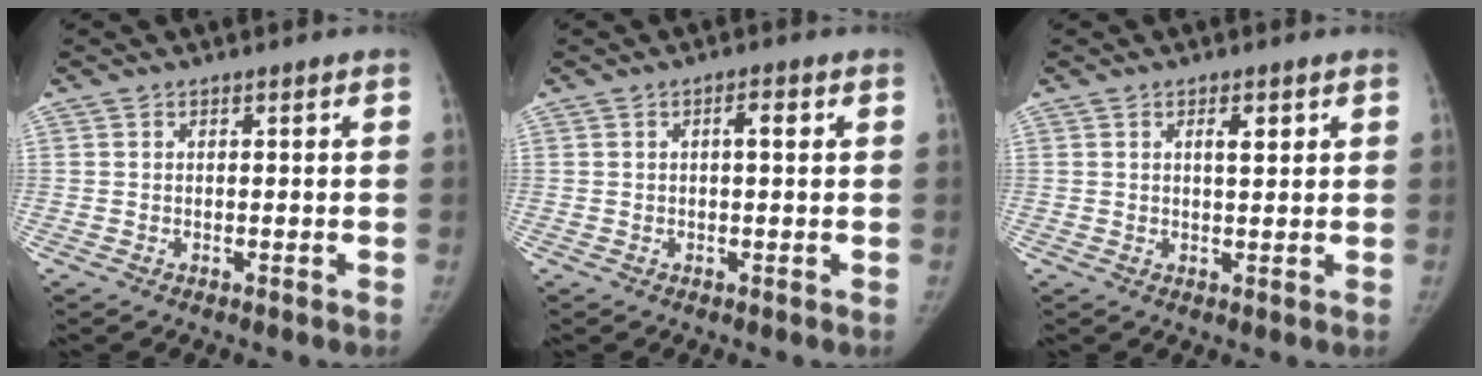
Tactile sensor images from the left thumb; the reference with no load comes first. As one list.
[{"total": 2.2, "force": [0.5, 0.7, 2.0], "torque": [-0.031, 0.003, 0.006]}, {"total": 2.7, "force": [1.2, 1.1, 2.2], "torque": [-0.029, -0.005, 0.019]}]